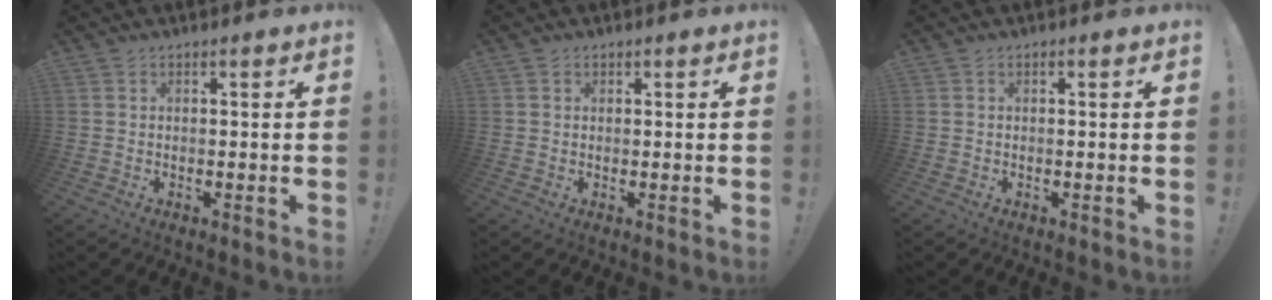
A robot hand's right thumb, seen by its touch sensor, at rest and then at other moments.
{"total": 0.6, "force": [0.4, 0.4, 0.1], "torque": [0.005, -0.002, 0.006]}
{"total": 0.0}